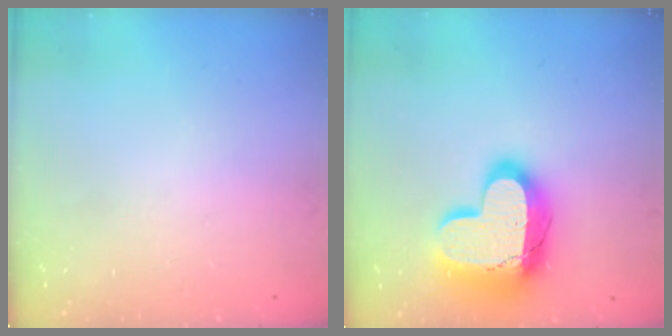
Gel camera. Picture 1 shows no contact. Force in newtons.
{"total": 24.2, "press": 24.2, "slide": 1.6}